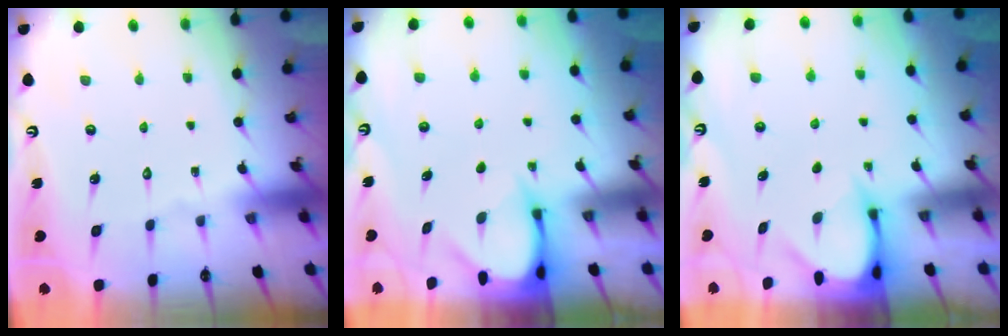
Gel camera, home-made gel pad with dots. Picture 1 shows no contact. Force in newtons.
{"total": 3.7, "press": 3.7, "slide": 0.3}
{"total": 3.8, "press": 3.7, "slide": 0.3}